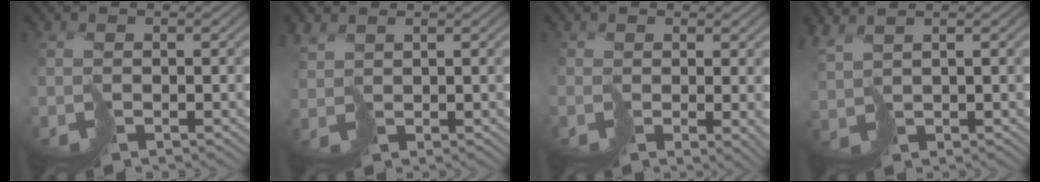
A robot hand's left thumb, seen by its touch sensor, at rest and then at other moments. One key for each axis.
{"total": 2.1, "fx": 1.9, "fy": 0.7, "fz": 0.5, "tx": -0.030, "ty": -0.003, "tz": 0.042}
{"total": 1.7, "fx": -0.3, "fy": 0.2, "fz": 1.7, "tx": -0.016, "ty": -0.014, "tz": 0.004}
{"total": 3.1, "fx": 2.4, "fy": -0.1, "fz": 2.0, "tx": -0.066, "ty": 0.000, "tz": 0.053}